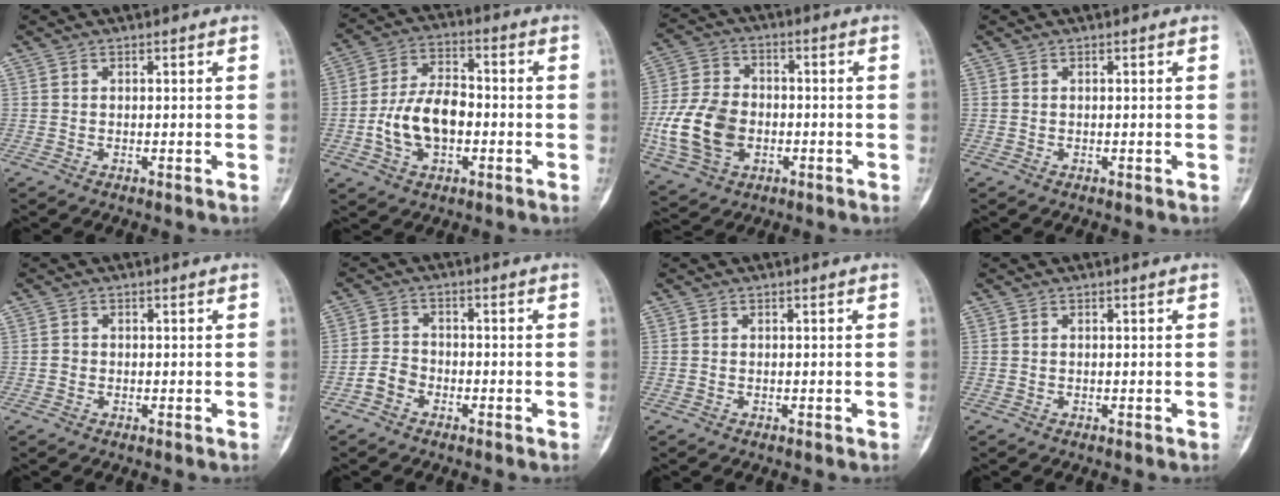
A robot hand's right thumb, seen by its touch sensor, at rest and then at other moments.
{"total": 12.2, "force": [-2.4, 7.5, 9.2], "torque": [-0.156, 0.029, -0.047]}
{"total": 14.6, "force": [-3.1, 10.6, 9.5], "torque": [-0.171, 0.014, -0.056]}
{"total": 0.0}
{"total": 1.1, "force": [-0.3, 1.0, 0.4], "torque": [0.000, 0.004, -0.008]}
{"total": 3.9, "force": [-2.2, 2.8, 1.6], "torque": [-0.018, 0.018, -0.047]}
{"total": 0.0}
{"total": 0.0}